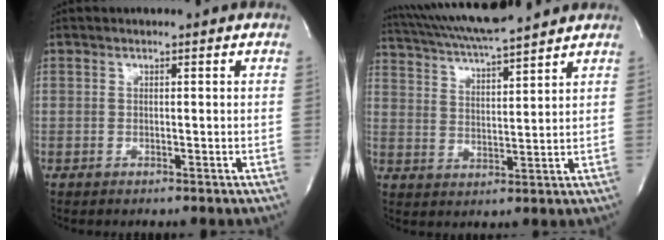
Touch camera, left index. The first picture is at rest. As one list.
[{"total": 13.8, "force": [12.4, 0.3, 5.9], "torque": [-0.118, 0.024, 0.209]}]